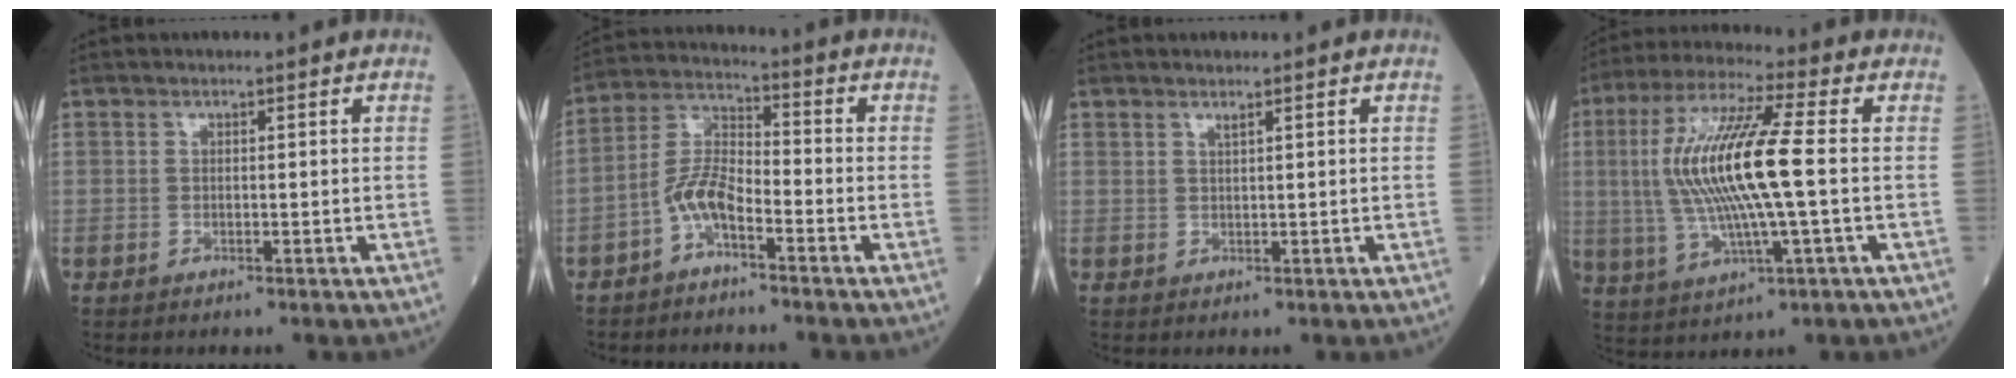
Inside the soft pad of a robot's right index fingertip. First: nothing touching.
{"total": 6.2, "force": [-3.4, 2.1, 4.7], "torque": [-0.106, 0.015, -0.071]}
{"total": 0.8, "force": [0.7, -0.2, 0.4], "torque": [-0.009, -0.005, 0.015]}
{"total": 15.5, "force": [0.4, 1.5, 15.4], "torque": [-0.323, 0.009, 0.006]}